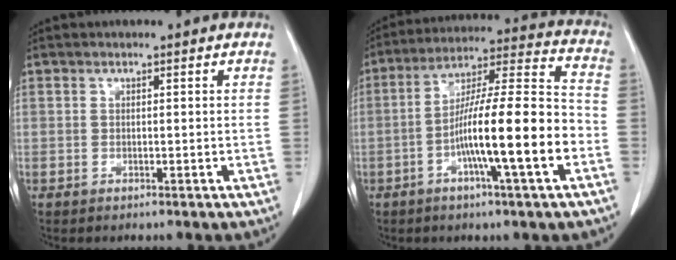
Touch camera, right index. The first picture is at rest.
{"total": 16.8, "force": [-4.9, 0.6, 16.1], "torque": [-0.268, 0.010, -0.084]}